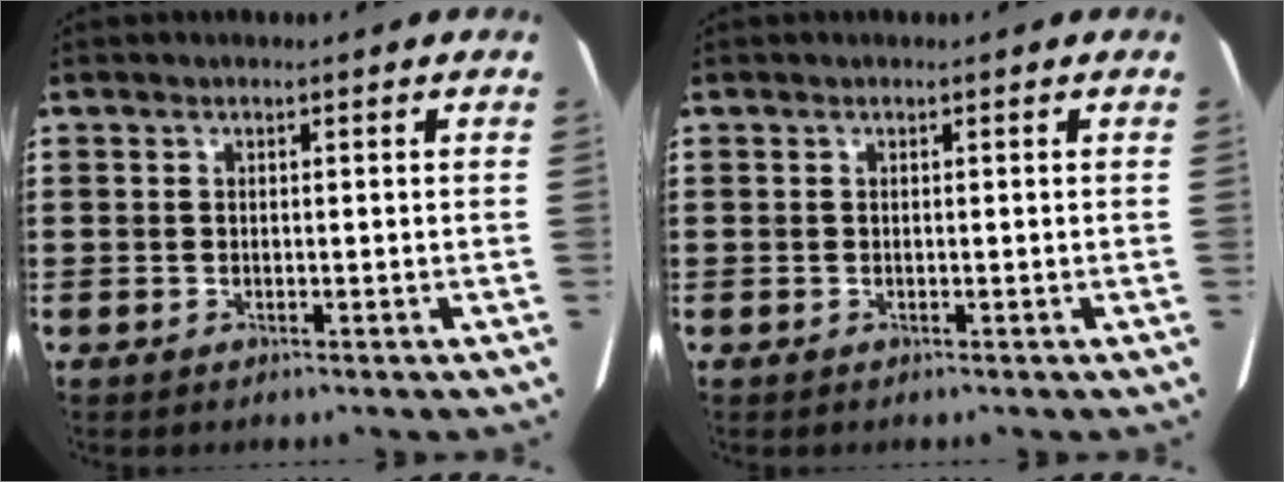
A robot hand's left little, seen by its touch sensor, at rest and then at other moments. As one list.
[{"total": 0.0}]